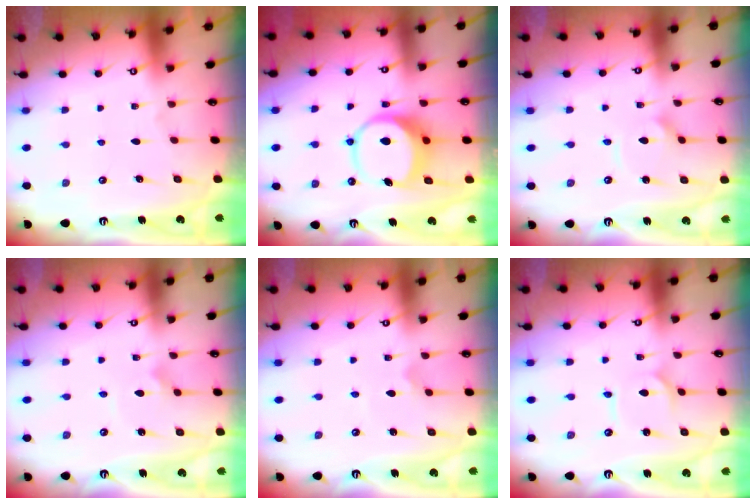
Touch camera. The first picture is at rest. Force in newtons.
{"total": 8.8, "press": 8.6, "slide": 1.5}
{"total": 3.8, "press": 3.7, "slide": 0.4}
{"total": 3.0, "press": 3.0, "slide": 0.2}
{"total": 2.1, "press": 2.1, "slide": 0.6}
{"total": 2.3, "press": 2.2, "slide": 0.3}